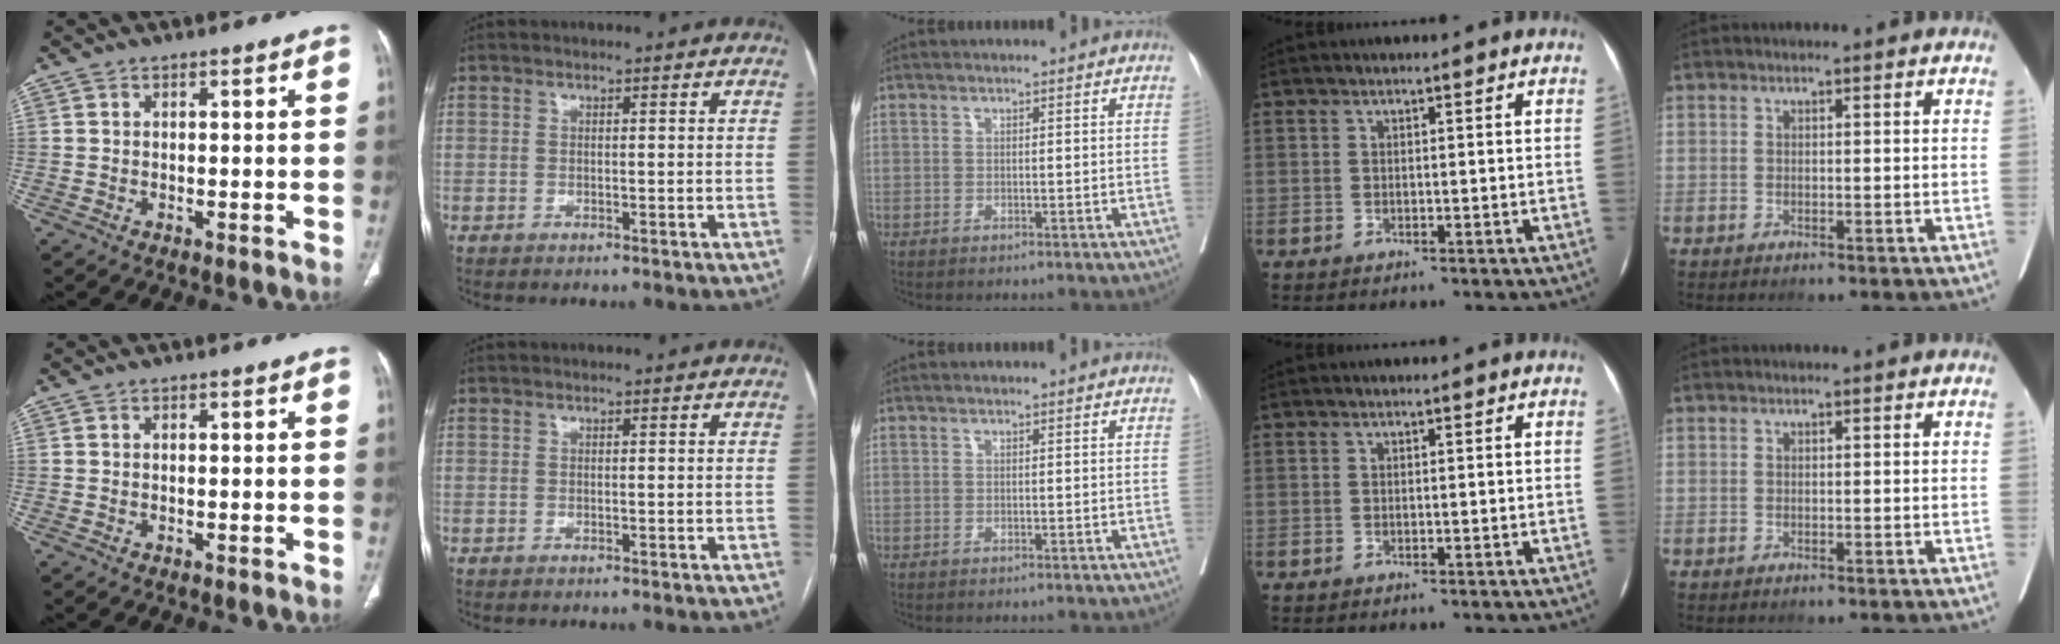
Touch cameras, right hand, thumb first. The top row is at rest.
{}